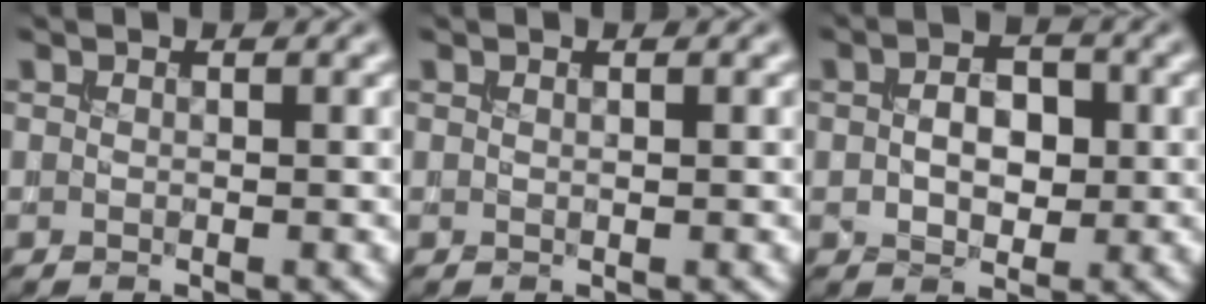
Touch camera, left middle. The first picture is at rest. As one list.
[{"total": 0.0}, {"total": 3.6, "force": [0.1, 2.3, 2.8], "torque": [-0.050, 0.004, -0.002]}]